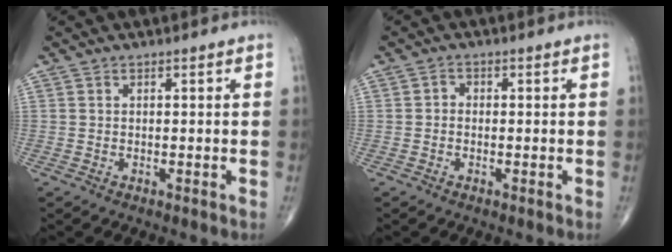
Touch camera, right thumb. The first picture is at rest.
{"total": 1.2, "force": [-0.3, 1.0, 0.6], "torque": [0.002, 0.004, -0.011]}